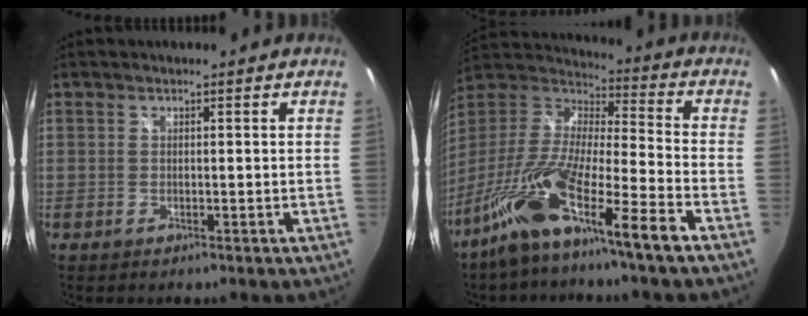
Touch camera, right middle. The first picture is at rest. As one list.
[{"total": 18.4, "force": [-11.7, 1.3, 14.1], "torque": [-0.274, -0.025, -0.224]}]